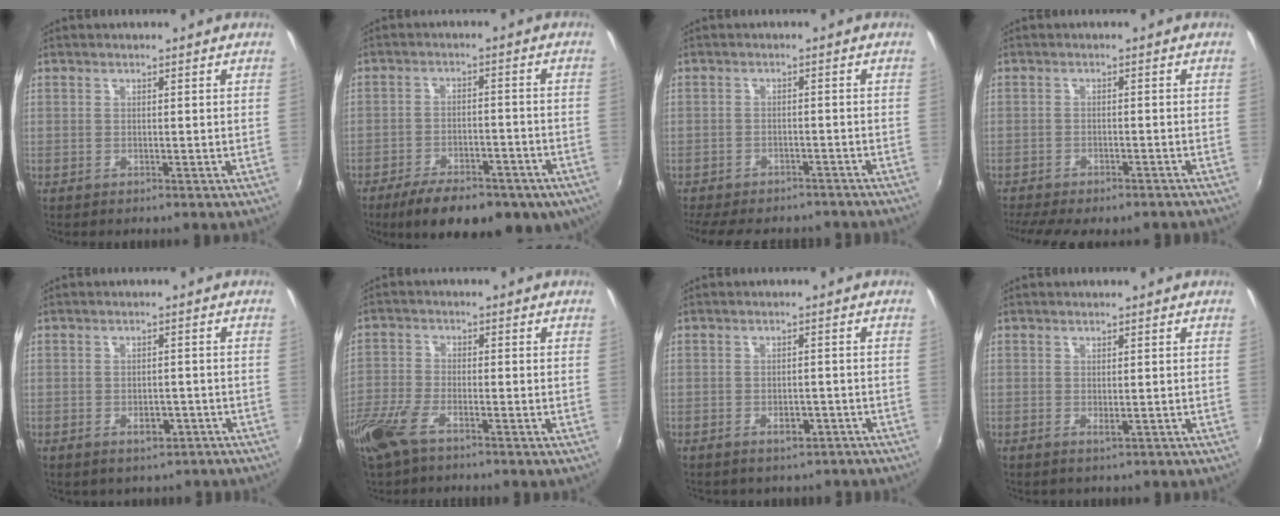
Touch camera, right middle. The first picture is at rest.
{"total": 18.2, "force": [-12.2, 7.4, 11.3], "torque": [-0.203, -0.032, -0.164]}
{"total": 11.2, "force": [-9.1, 4.9, 4.3], "torque": [-0.105, -0.004, -0.130]}
{"total": 10.2, "force": [-8.5, 2.9, 5.0], "torque": [-0.117, -0.035, -0.127]}
{"total": 4.2, "force": [-2.6, 2.7, 1.9], "torque": [-0.036, 0.002, -0.024]}
{"total": 8.1, "force": [-5.3, 3.2, 5.2], "torque": [-0.133, -0.013, -0.111]}
{"total": 3.7, "force": [-2.6, 2.2, 1.5], "torque": [-0.024, 0.007, -0.024]}
{"total": 0.8, "force": [-0.3, 0.4, 0.7], "torque": [-0.010, -0.002, -0.003]}